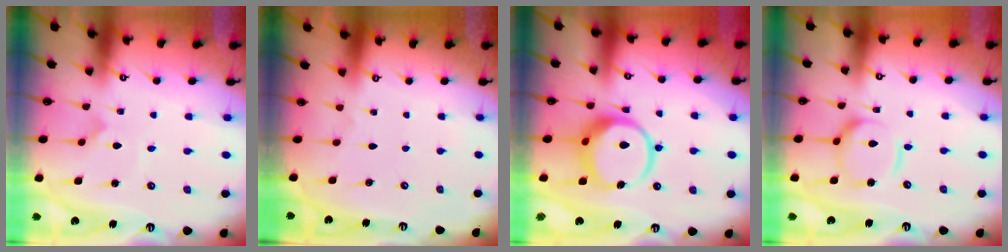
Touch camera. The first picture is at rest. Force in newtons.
{"total": 0.0}
{"total": 13.8, "press": 13.7, "slide": 1.7}
{"total": 13.3, "press": 13.2, "slide": 1.2}